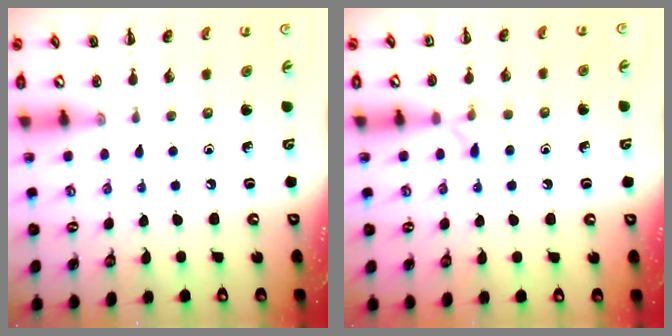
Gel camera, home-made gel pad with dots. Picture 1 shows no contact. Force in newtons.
{"total": 6.1, "press": 5.8, "slide": 1.7}